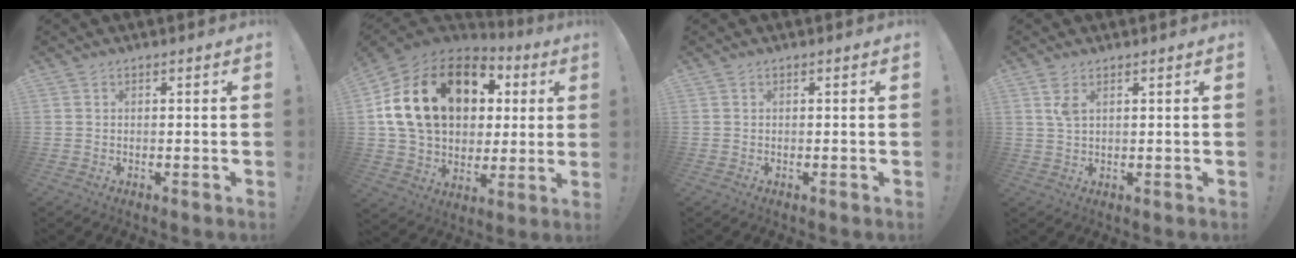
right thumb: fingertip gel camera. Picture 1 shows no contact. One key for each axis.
{"total": 21.3, "fx": 7.3, "fy": 15.8, "fz": 12.4, "tx": -0.206, "ty": -0.025, "tz": 0.170}
{"total": 0.0}
{"total": 3.2, "fx": 1.6, "fy": 1.3, "fz": 2.5, "tx": -0.050, "ty": 0.000, "tz": 0.027}